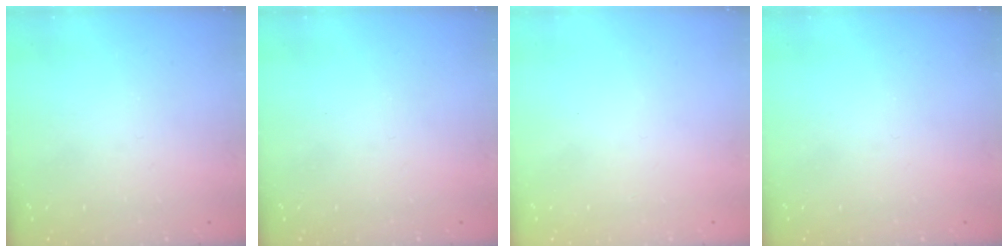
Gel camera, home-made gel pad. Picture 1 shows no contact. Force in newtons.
{"total": 0.0}
{"total": 1.5, "press": 1.5, "slide": 0.1}
{"total": 0.0}